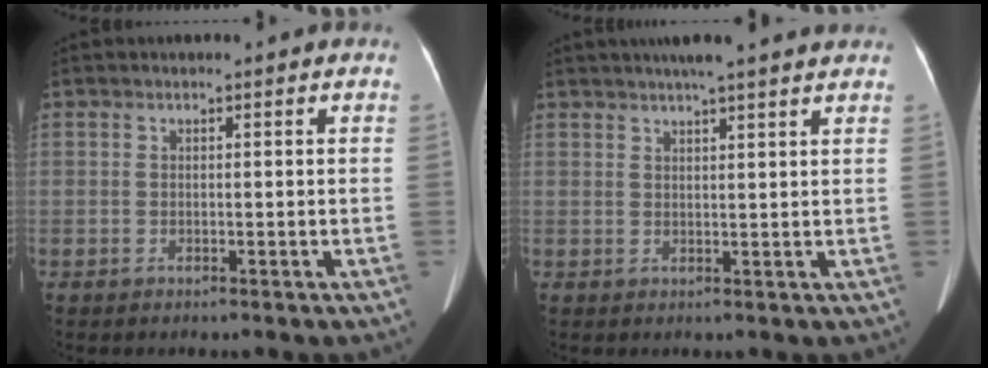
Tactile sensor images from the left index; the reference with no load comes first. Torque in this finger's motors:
{"motor_torque": [0.85, -1.17, 0.07, 0.06]}